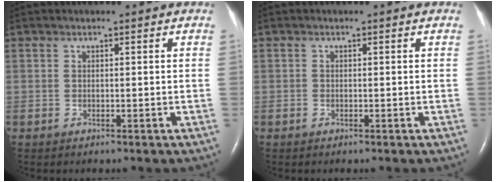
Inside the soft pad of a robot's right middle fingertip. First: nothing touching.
{"total": 0.0}